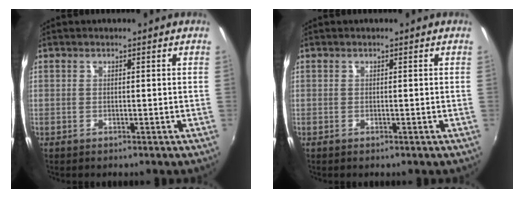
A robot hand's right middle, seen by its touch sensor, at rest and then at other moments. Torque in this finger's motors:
{"motor_torque": [0.17, -0.09, -0.01, 0.00]}